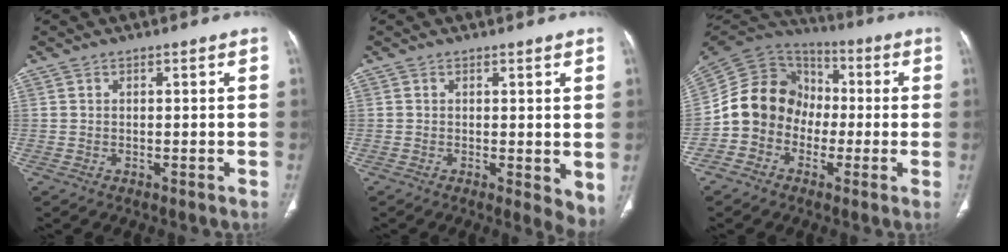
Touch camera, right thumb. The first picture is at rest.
{"total": 4.6, "force": [0.1, 1.7, 4.3], "torque": [-0.054, -0.013, 0.001]}
{"total": 14.3, "force": [-2.9, 12.4, 6.6], "torque": [-0.099, 0.051, -0.064]}